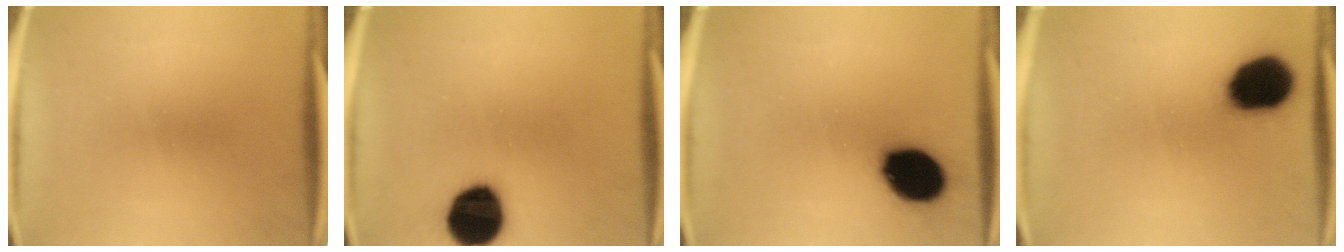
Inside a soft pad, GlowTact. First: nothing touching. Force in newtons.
{"total": 15.3}
{"total": 14.7}
{"total": 15.2}